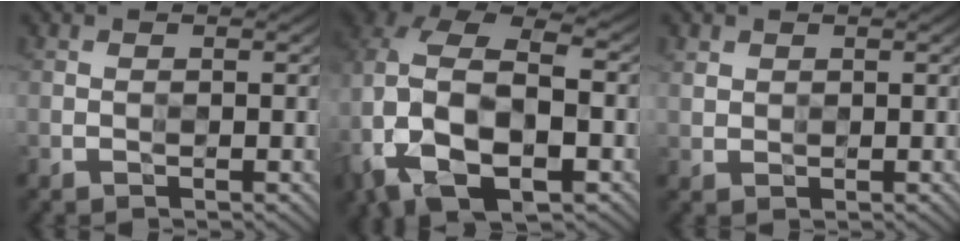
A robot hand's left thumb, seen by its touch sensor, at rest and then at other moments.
{"total": 15.4, "force": [-2.6, 10.4, 11.0], "torque": [-0.266, -0.027, -0.030]}
{"total": 1.7, "force": [0.9, 1.3, 0.5], "torque": [-0.015, -0.002, 0.022]}